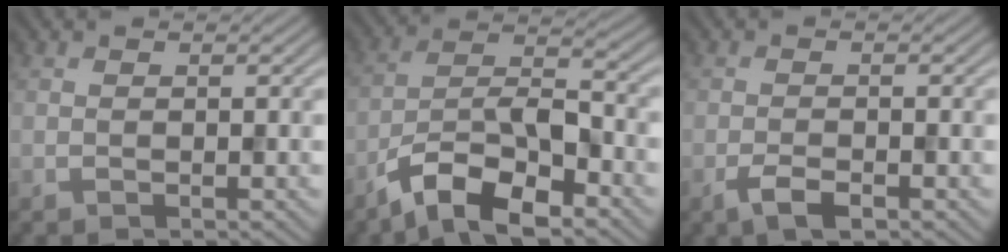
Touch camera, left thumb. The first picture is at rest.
{"total": 10.0, "force": [-6.5, 3.4, 6.8], "torque": [-0.115, 0.004, -0.133]}
{"total": 2.5, "force": [-1.5, 0.8, 1.8], "torque": [-0.039, 0.000, -0.031]}